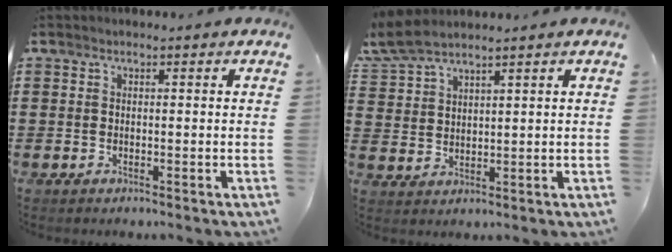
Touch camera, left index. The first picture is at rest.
{"total": 4.7, "force": [4.2, 0.8, 2.1], "torque": [-0.056, -0.004, 0.077]}